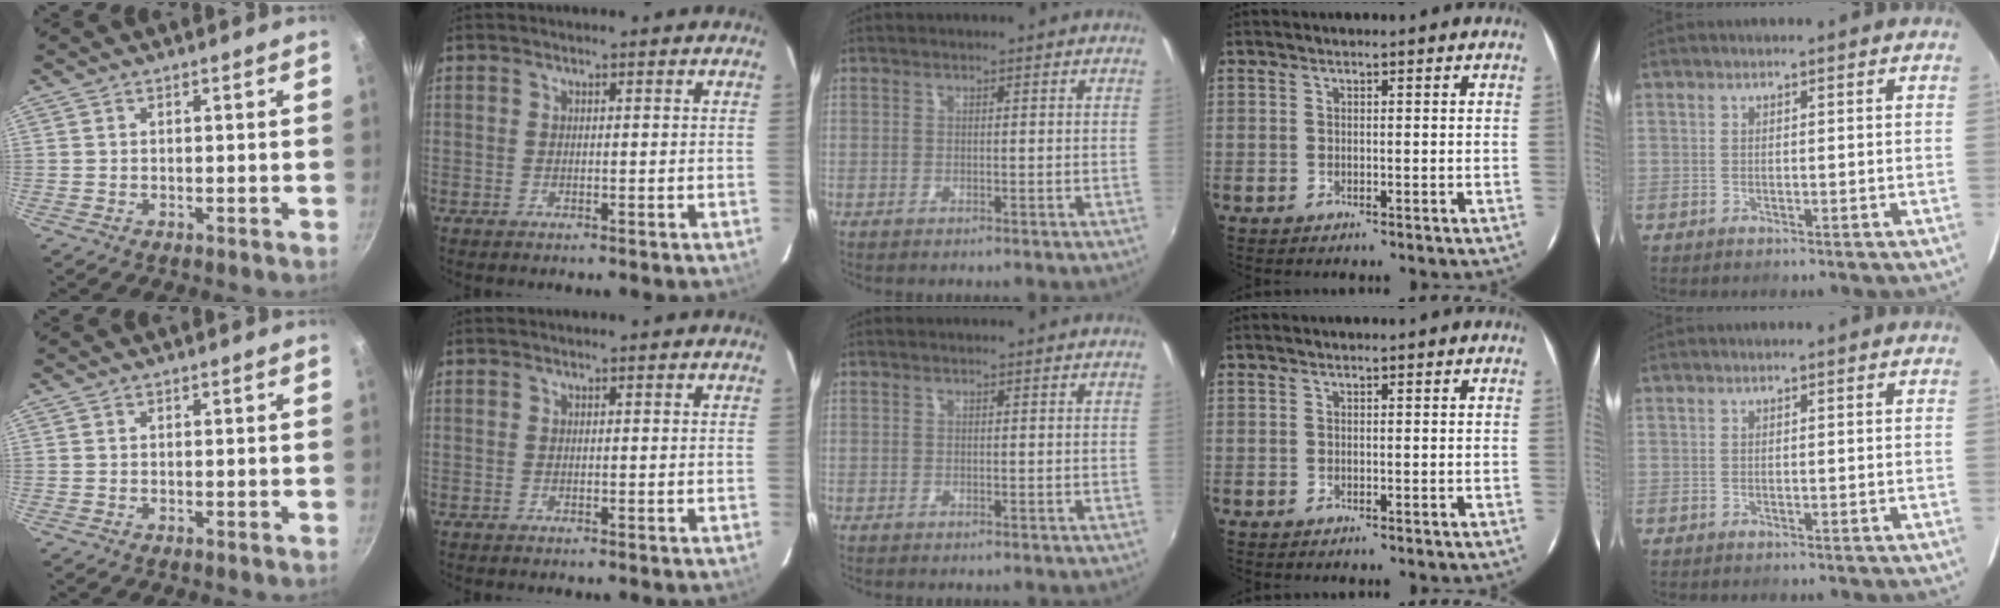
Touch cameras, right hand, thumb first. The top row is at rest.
{}